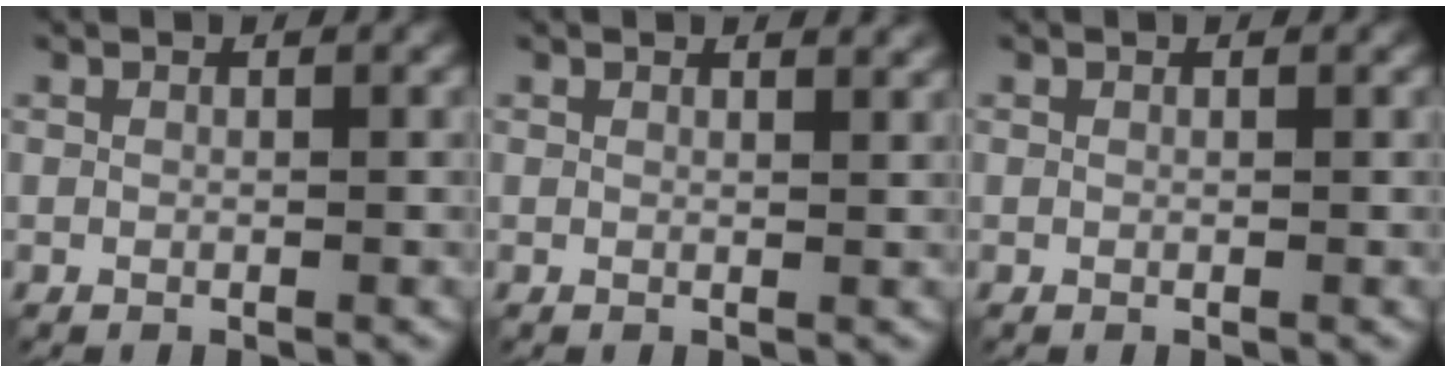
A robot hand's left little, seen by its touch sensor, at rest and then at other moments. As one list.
[{"total": 1.5, "force": [1.3, 0.4, 0.6], "torque": [-0.007, 0.000, 0.011]}, {"total": 0.0}]